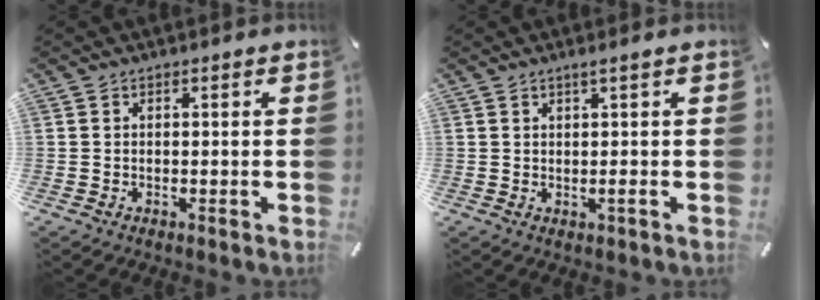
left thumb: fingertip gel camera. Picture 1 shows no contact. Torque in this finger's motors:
{"motor_torque": [-0.24, -0.04, 0.04, -0.02, 0.01]}